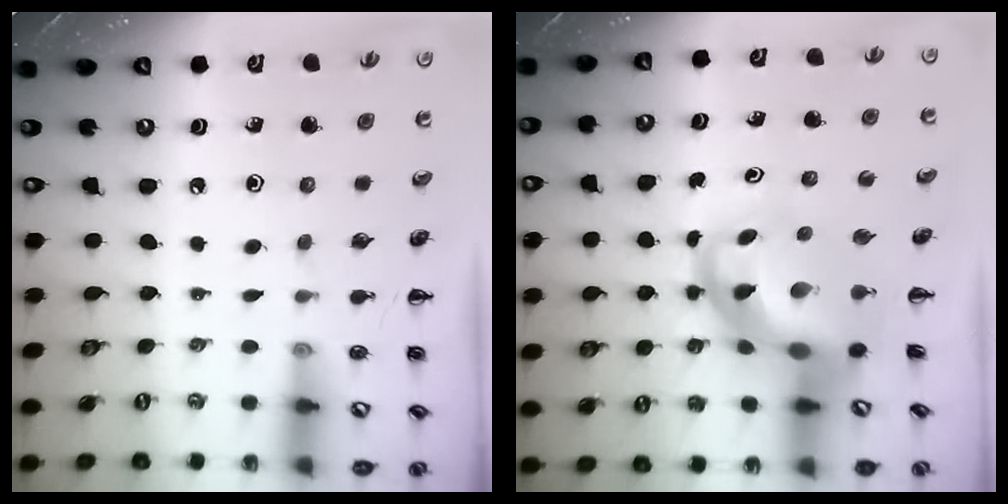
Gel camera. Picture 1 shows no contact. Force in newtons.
{"total": 8.9, "press": 8.5, "slide": 2.3}